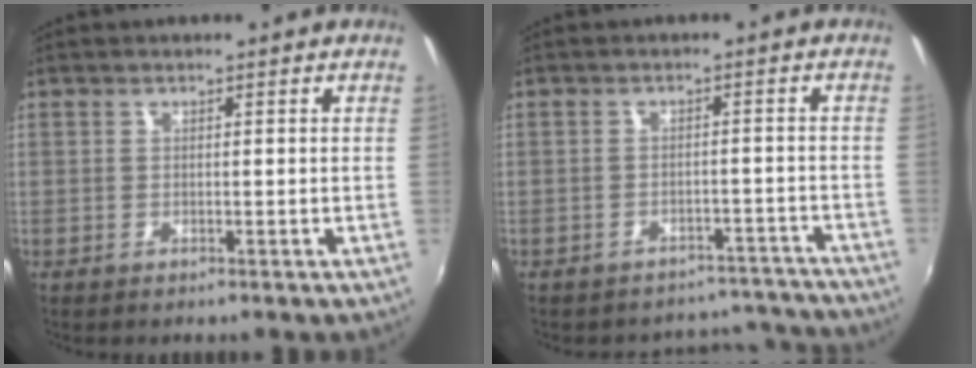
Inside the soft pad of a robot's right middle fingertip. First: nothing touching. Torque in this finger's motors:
{"motor_torque": [1.27, -0.86, 0.15, 0.11]}